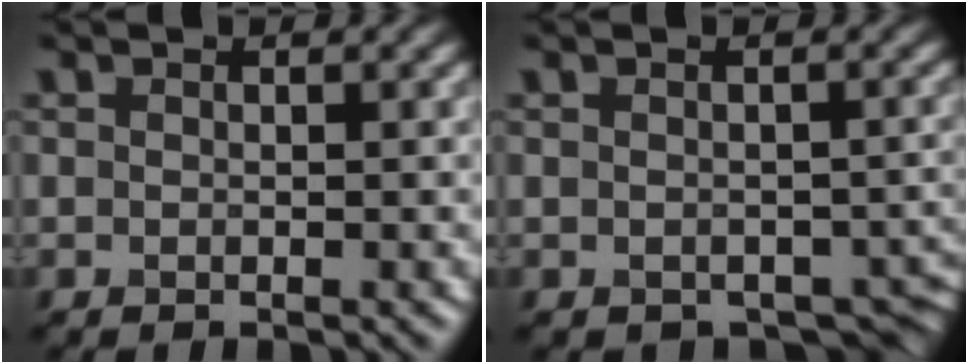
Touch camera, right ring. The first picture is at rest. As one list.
[{"total": 3.2, "force": [-1.4, 2.2, 1.9], "torque": [-0.019, -0.020, -0.012]}]